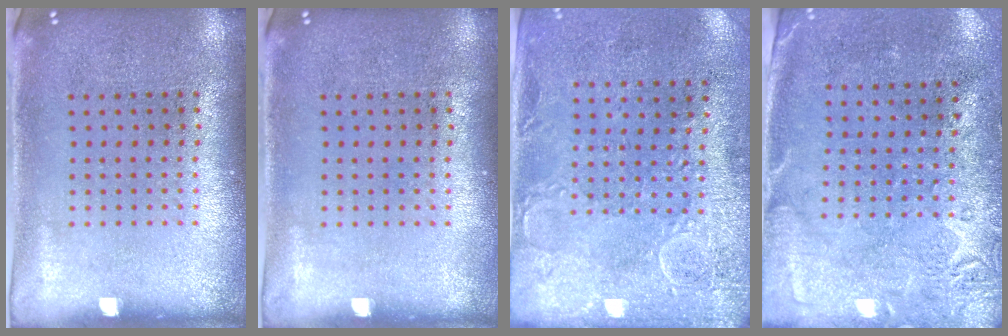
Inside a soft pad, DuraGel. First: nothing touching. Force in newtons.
{"total": 0.0}
{"total": 2.9, "press": 2.3, "slide": 1.8}
{"total": 2.8, "press": 2.2, "slide": 1.7}